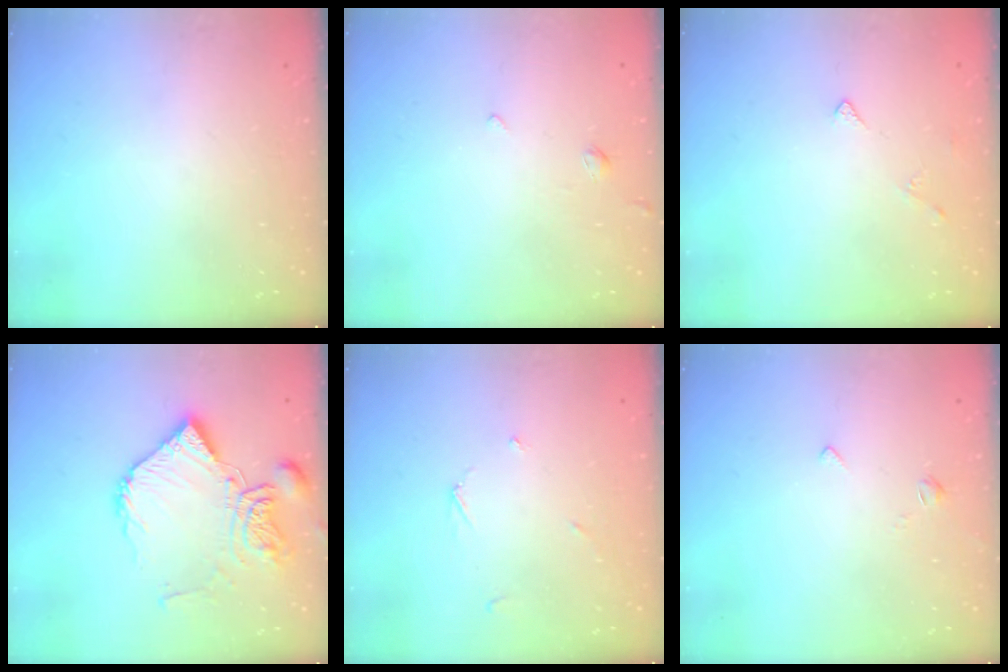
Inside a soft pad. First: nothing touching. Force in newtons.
{"total": 0.8, "press": 0.7, "slide": 0.4}
{"total": 3.0, "press": 2.9, "slide": 0.5}
{"total": 14.1, "press": 14.0, "slide": 1.9}
{"total": 3.0, "press": 3.0, "slide": 0.3}
{"total": 2.2, "press": 2.2, "slide": 0.5}